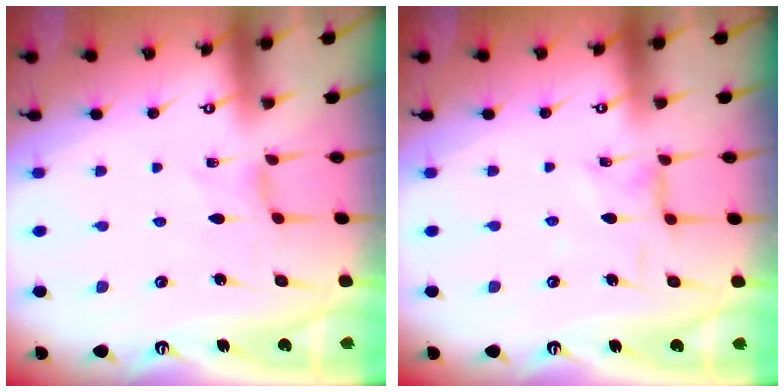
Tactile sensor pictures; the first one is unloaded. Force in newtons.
{"total": 1.3, "press": 1.2, "slide": 0.4}